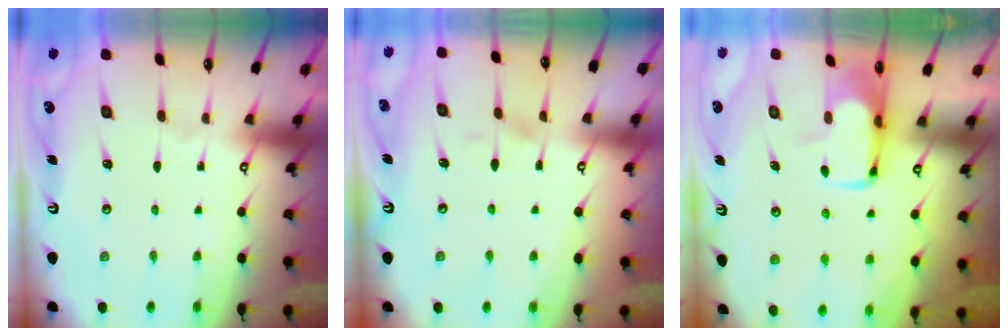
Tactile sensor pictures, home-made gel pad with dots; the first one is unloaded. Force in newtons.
{"total": 4.4, "press": 4.4, "slide": 0.5}
{"total": 1.7, "press": 1.6, "slide": 0.4}